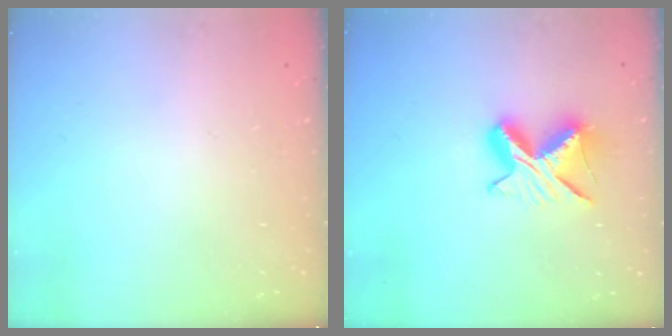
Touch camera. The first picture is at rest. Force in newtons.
{"total": 9.3, "press": 9.3, "slide": 1.0}